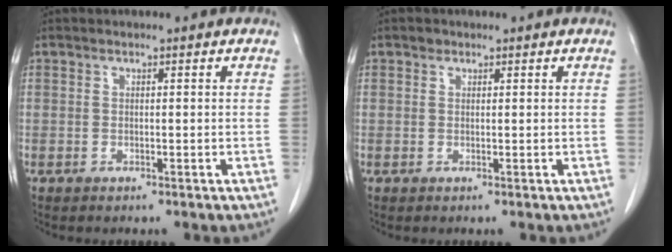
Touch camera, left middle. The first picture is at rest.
{"total": 0.7, "force": [0.5, 0.5, 0.1], "torque": [0.000, 0.003, 0.005]}